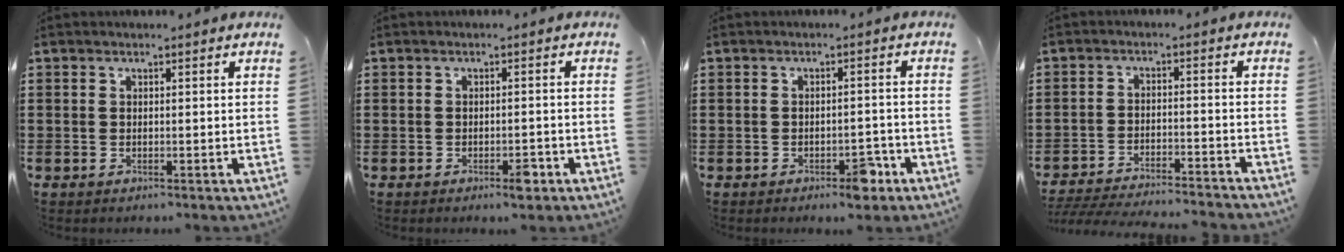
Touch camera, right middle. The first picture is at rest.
{"total": 2.2, "force": [-1.4, 0.7, 1.5], "torque": [-0.026, 0.000, -0.025]}
{"total": 3.8, "force": [-2.7, 1.3, 2.4], "torque": [-0.034, 0.007, -0.048]}
{"total": 4.5, "force": [-4.4, -0.2, 0.9], "torque": [-0.023, -0.007, -0.092]}